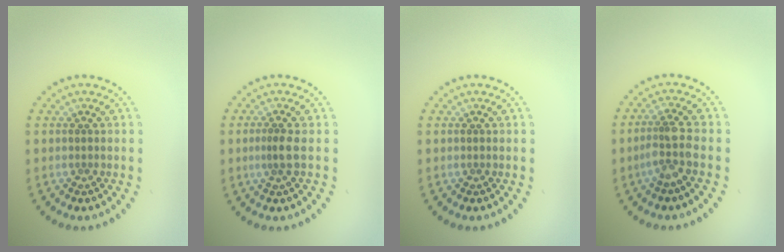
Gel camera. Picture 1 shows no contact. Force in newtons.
{"total": 1.4, "press": 0.9, "slide": 1.0}
{"total": 0.0}
{"total": 2.5, "press": 1.9, "slide": 1.6}